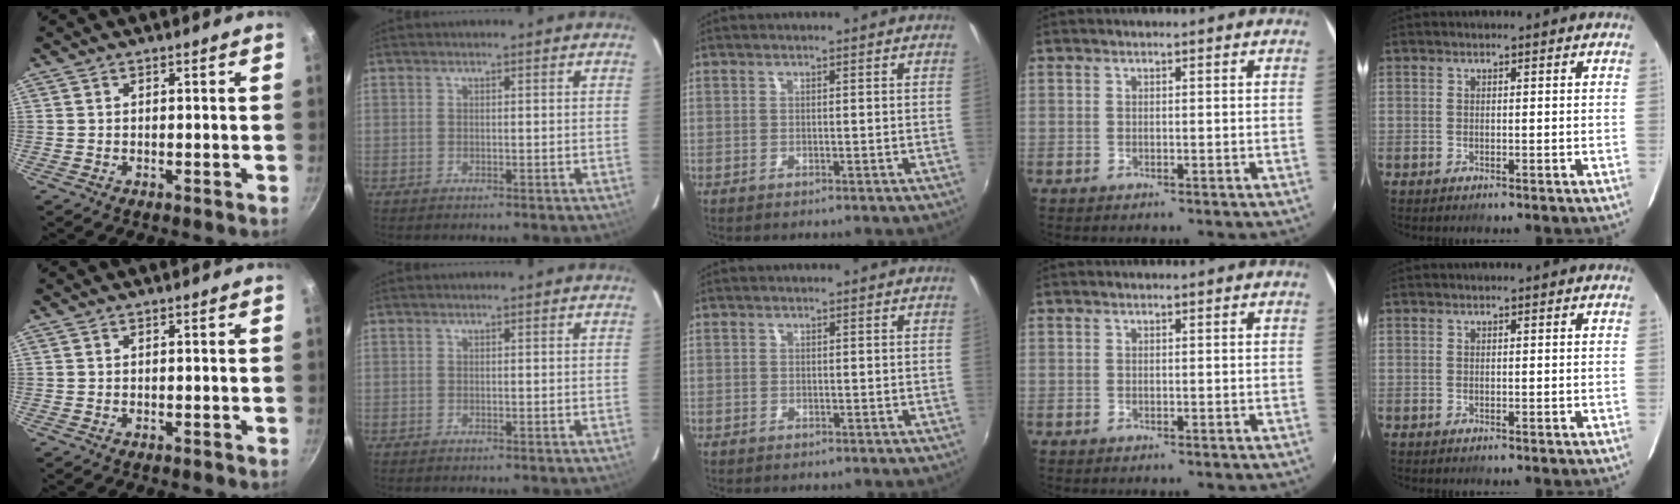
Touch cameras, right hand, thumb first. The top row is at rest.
{"middle": {"total": 0.8, "force": [-0.5, 0.6, -0.1], "torque": [-0.003, 0.003, -0.006]}}